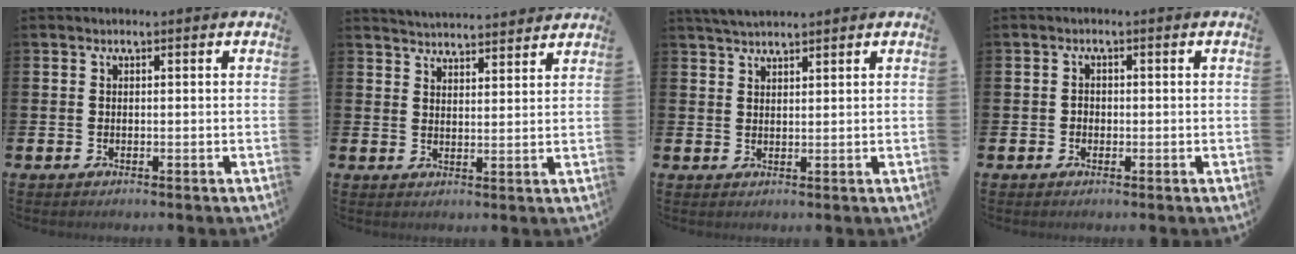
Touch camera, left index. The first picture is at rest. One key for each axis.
{"total": 4.3, "fx": 4.3, "fy": 0.1, "fz": -0.2, "tx": 0.000, "ty": -0.030, "tz": 0.076}
{"total": 2.9, "fx": 2.8, "fy": 0.4, "fz": 0.7, "tx": -0.012, "ty": -0.010, "tz": 0.050}
{"total": 1.2, "fx": -0.4, "fy": 1.1, "fz": 0.4, "tx": -0.003, "ty": 0.003, "tz": -0.011}